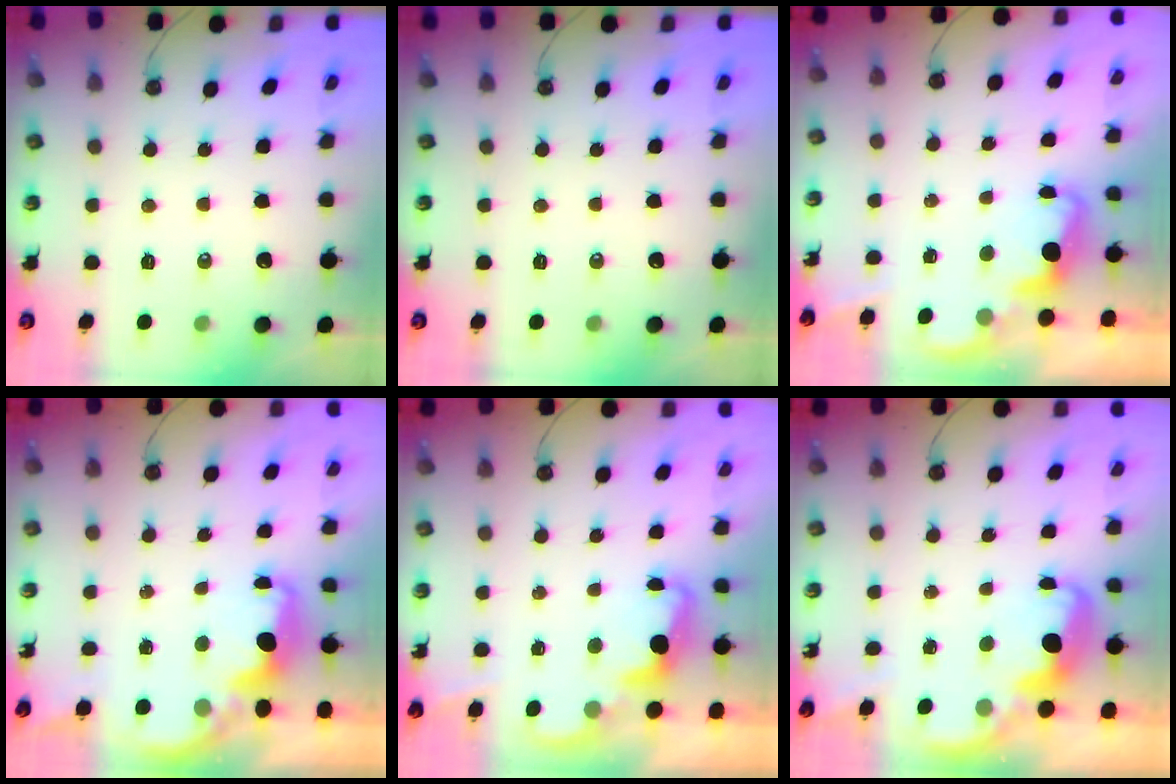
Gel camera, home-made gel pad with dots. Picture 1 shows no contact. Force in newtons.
{"total": 0.0}
{"total": 2.0, "press": 1.9, "slide": 0.5}
{"total": 2.1, "press": 2.0, "slide": 0.8}
{"total": 2.3, "press": 2.2, "slide": 0.5}
{"total": 2.7, "press": 2.6, "slide": 0.4}